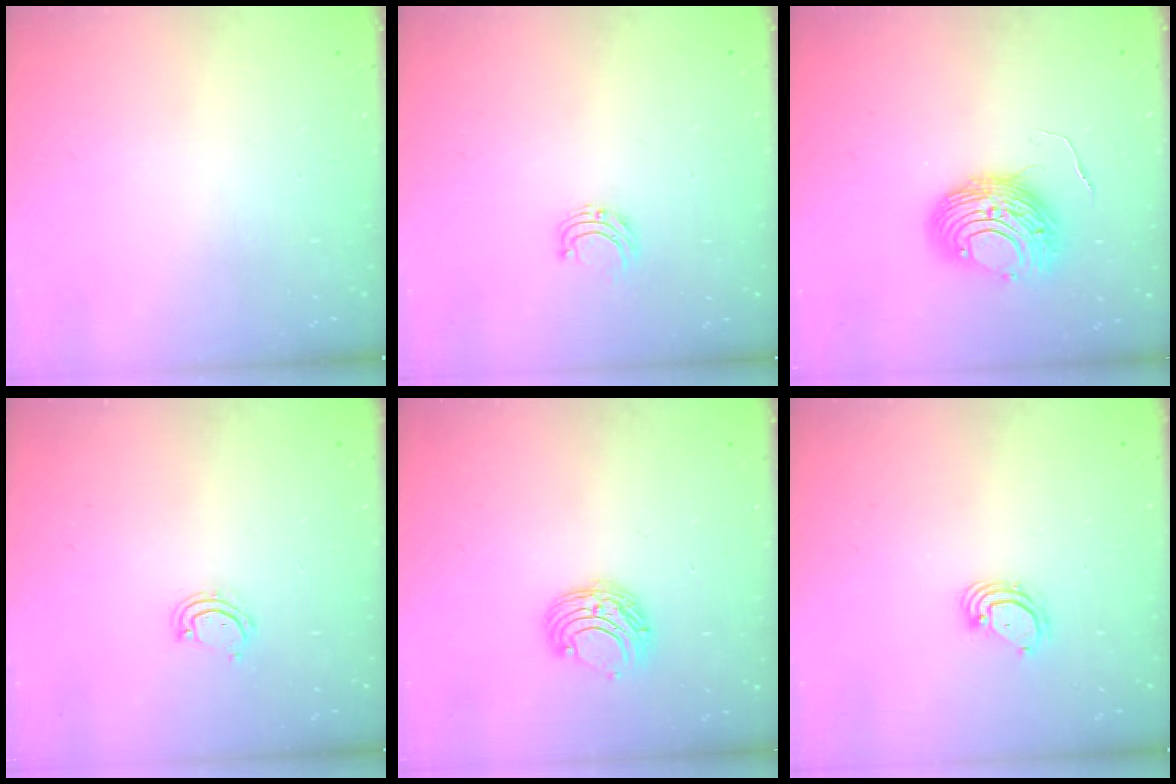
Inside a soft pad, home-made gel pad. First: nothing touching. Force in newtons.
{"total": 4.6, "press": 4.6, "slide": 0.5}
{"total": 10.3, "press": 10.3, "slide": 0.7}
{"total": 3.7, "press": 3.6, "slide": 0.3}
{"total": 7.6, "press": 7.6, "slide": 0.6}
{"total": 3.9, "press": 3.9, "slide": 0.1}